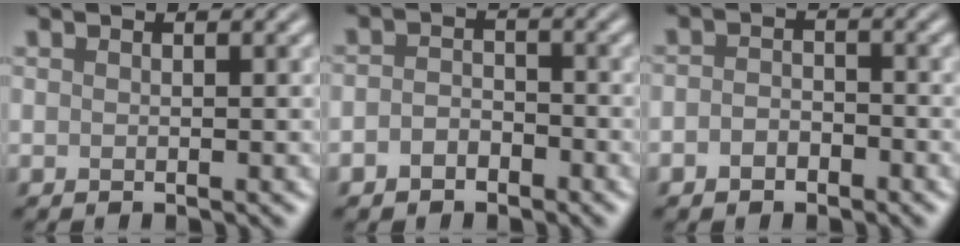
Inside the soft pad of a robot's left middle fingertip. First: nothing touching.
{"total": 2.2, "force": [-1.3, 1.5, 1.0], "torque": [-0.017, 0.004, -0.030]}
{"total": 2.0, "force": [-1.1, 1.3, 1.0], "torque": [-0.020, 0.002, -0.025]}